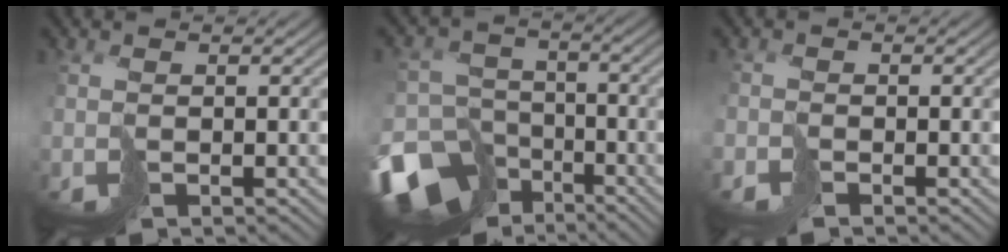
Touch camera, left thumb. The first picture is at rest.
{"total": 14.7, "force": [-9.3, 10.3, 5.0], "torque": [-0.145, -0.058, -0.139]}
{"total": 1.4, "force": [-1.3, 0.6, 0.2], "torque": [-0.008, -0.005, -0.030]}